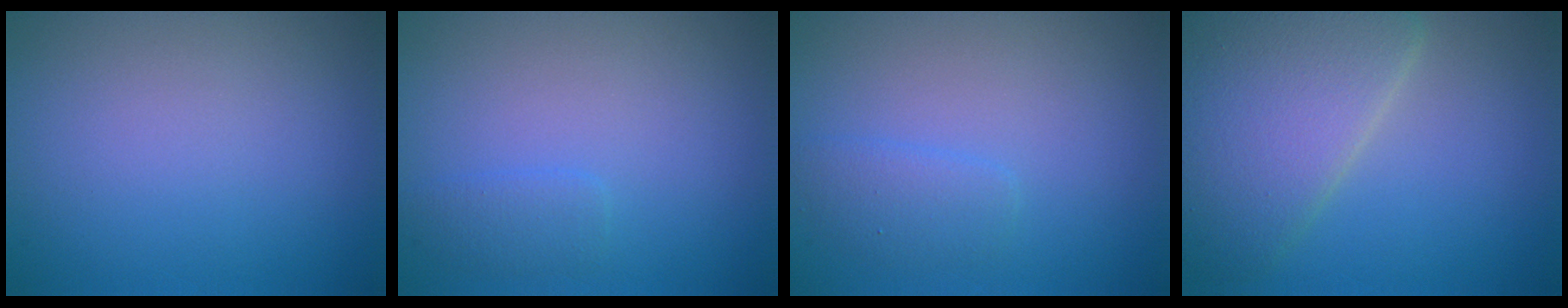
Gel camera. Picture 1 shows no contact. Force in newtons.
{"total": 1.3, "press": 1.3, "slide": 0.1}
{"total": 1.5, "press": 1.5, "slide": 0.1}
{"total": 7.6, "press": 7.6, "slide": 0.4}